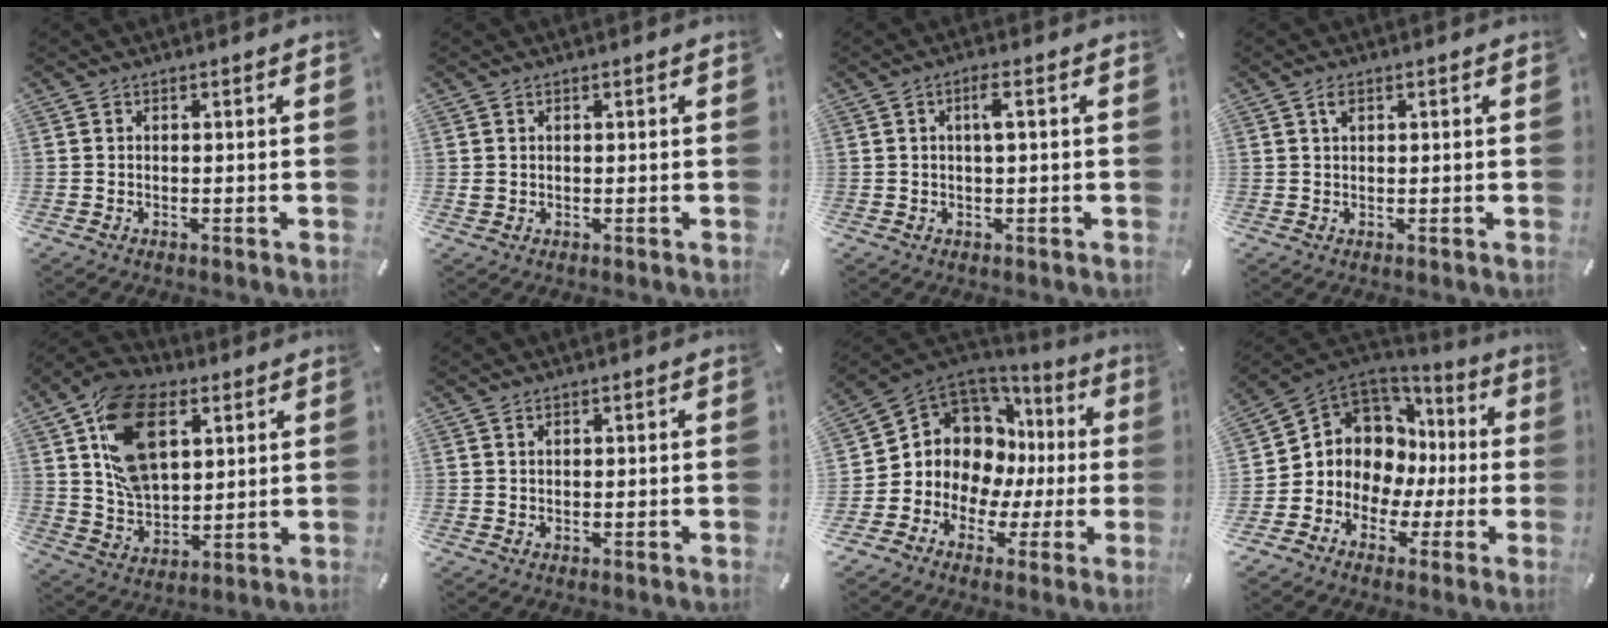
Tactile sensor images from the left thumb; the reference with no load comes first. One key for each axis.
{"total": 1.1, "fx": 0.4, "fy": 1.0, "fz": 0.3, "tx": -0.005, "ty": 0.004, "tz": 0.007}
{"total": 3.4, "fx": 0.7, "fy": 0.8, "fz": 3.2, "tx": -0.064, "ty": 0.006, "tz": 0.009}
{"total": 1.8, "fx": 0.8, "fy": 0.9, "fz": 1.4, "tx": -0.022, "ty": -0.002, "tz": 0.013}
{"total": 18.3, "fx": 6.9, "fy": 11.7, "fz": 12.2, "tx": -0.245, "ty": -0.003, "tz": 0.127}
{"total": 0.8, "fx": 0.5, "fy": 0.4, "fz": 0.5, "tx": -0.010, "ty": 0.001, "tz": 0.008}
{"total": 10.7, "fx": 2.1, "fy": 9.9, "fz": 3.5, "tx": -0.082, "ty": -0.042, "tz": 0.052}
{"total": 9.5, "fx": 0.1, "fy": 9.2, "fz": 2.3, "tx": -0.058, "ty": -0.028, "tz": 0.013}